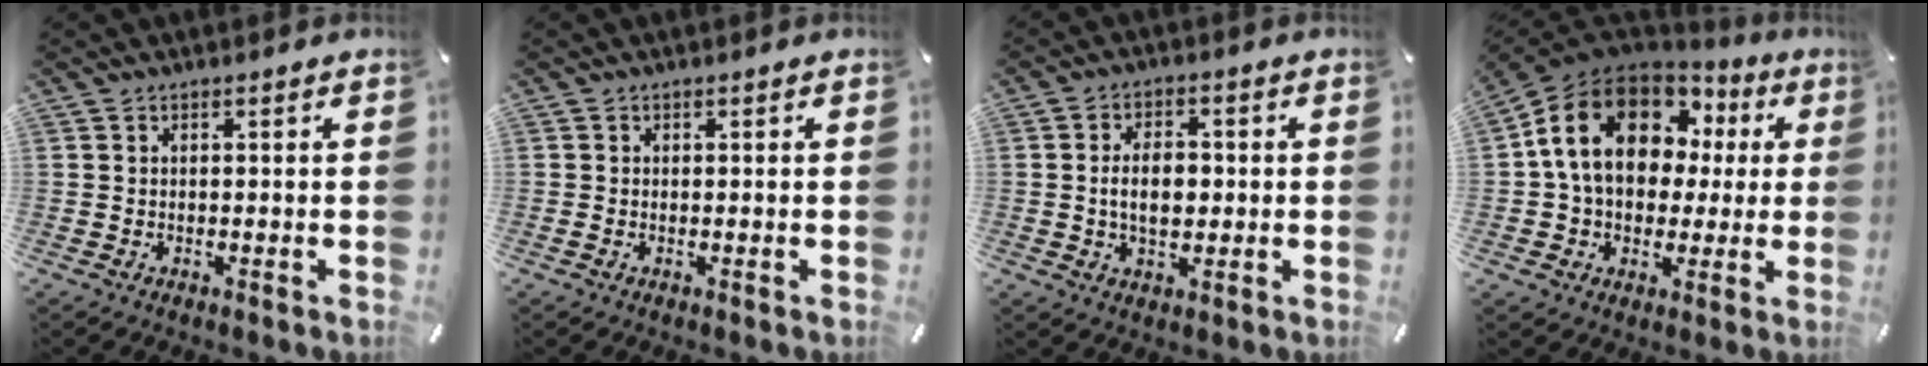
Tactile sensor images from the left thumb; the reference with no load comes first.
{"total": 0.5, "force": [-0.1, 0.2, 0.5], "torque": [-0.008, -0.001, -0.002]}
{"total": 7.1, "force": [-0.2, 4.6, 5.4], "torque": [-0.102, 0.001, -0.010]}
{"total": 17.0, "force": [4.7, 12.9, 10.0], "torque": [-0.211, -0.008, 0.087]}